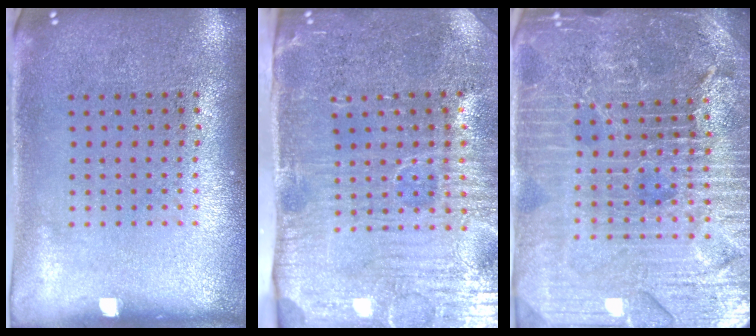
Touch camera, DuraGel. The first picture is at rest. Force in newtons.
{"total": 5.2, "press": 4.4, "slide": 2.8}
{"total": 5.5, "press": 4.9, "slide": 2.4}